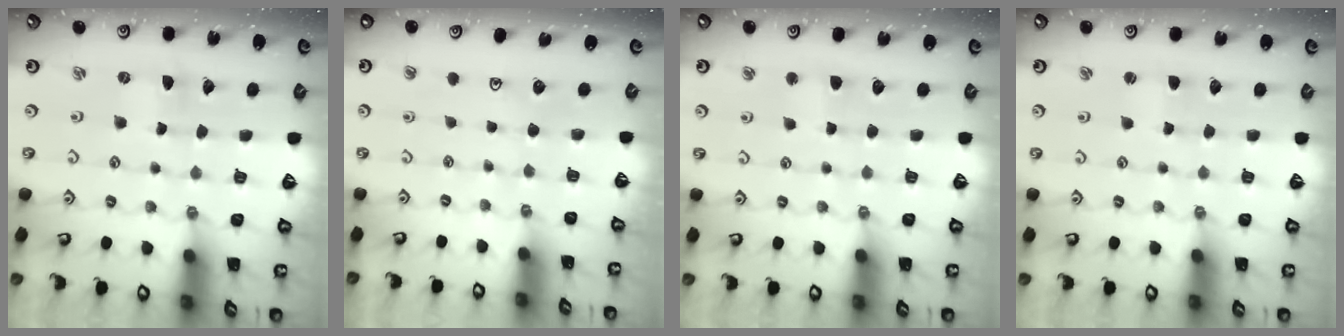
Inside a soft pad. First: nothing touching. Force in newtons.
{"total": 0.0}
{"total": 2.4, "press": 2.4, "slide": 0.3}
{"total": 1.3, "press": 1.3, "slide": 0.2}